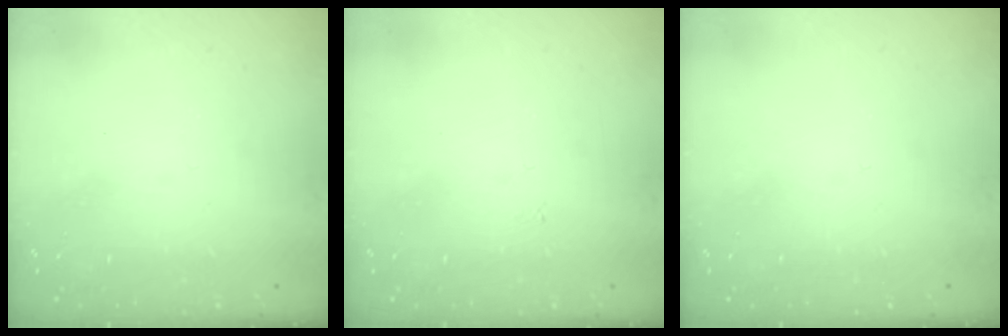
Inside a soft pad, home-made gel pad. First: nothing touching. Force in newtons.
{"total": 3.1, "press": 3.1, "slide": 0.4}
{"total": 0.0}